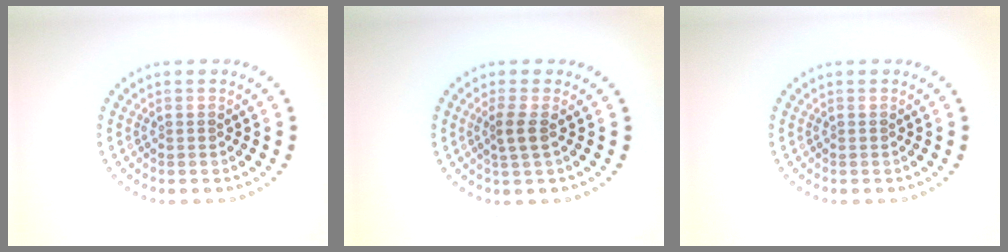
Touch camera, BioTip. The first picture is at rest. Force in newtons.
{"total": 1.7, "press": 1.3, "slide": 1.1}
{"total": 0.0}